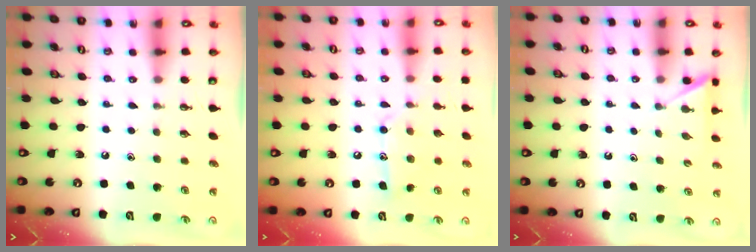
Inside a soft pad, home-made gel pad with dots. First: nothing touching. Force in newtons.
{"total": 11.1, "press": 11.0, "slide": 0.6}
{"total": 2.7, "press": 2.7, "slide": 0.2}